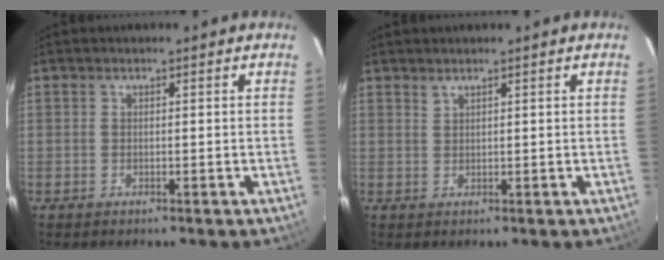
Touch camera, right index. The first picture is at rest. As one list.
[{"total": 0.9, "force": [0.8, -0.1, 0.2], "torque": [-0.002, 0.000, 0.017]}]